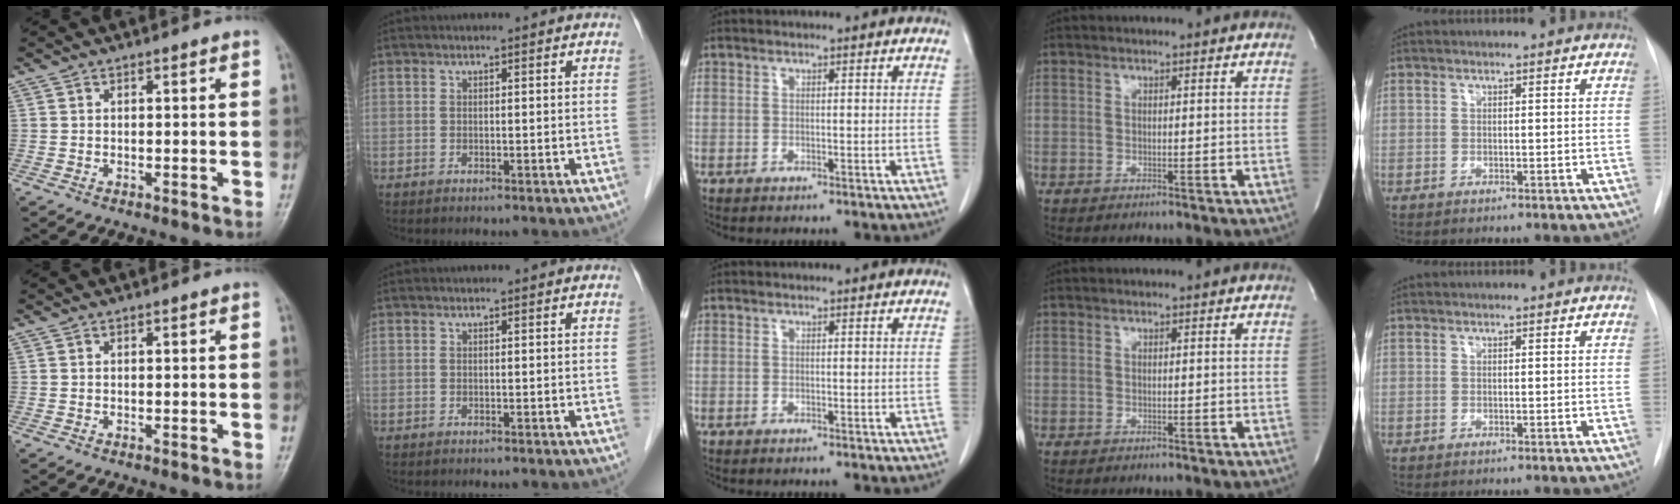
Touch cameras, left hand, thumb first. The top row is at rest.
{}